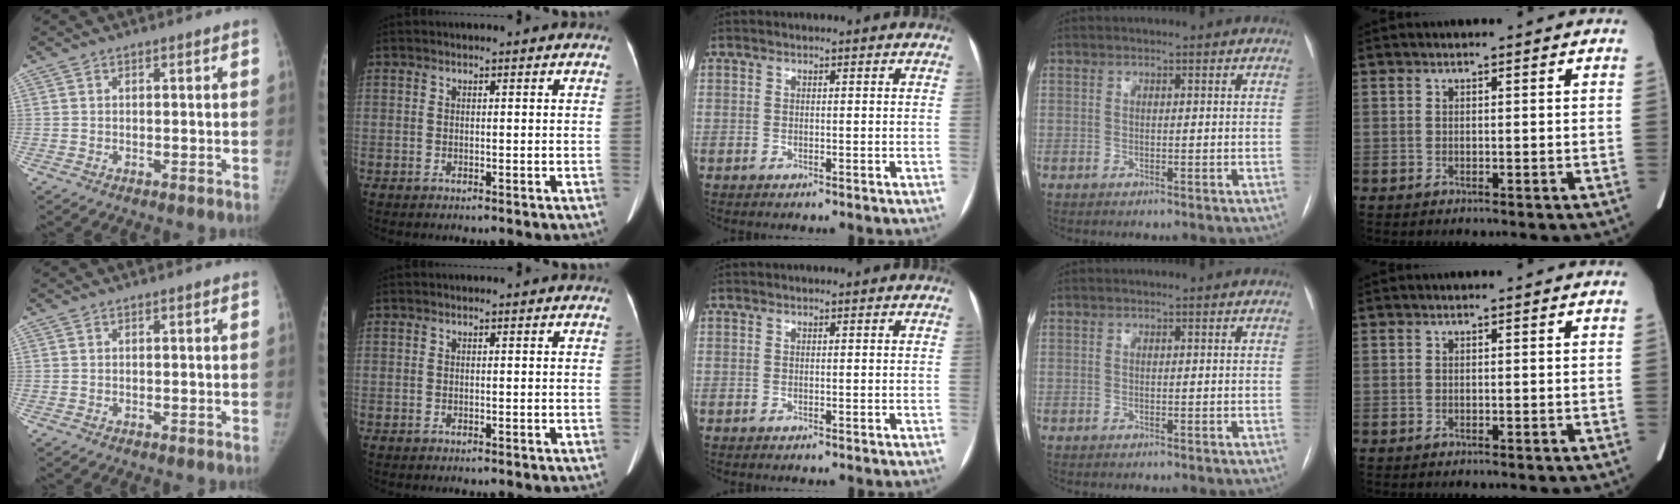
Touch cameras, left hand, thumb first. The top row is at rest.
{}